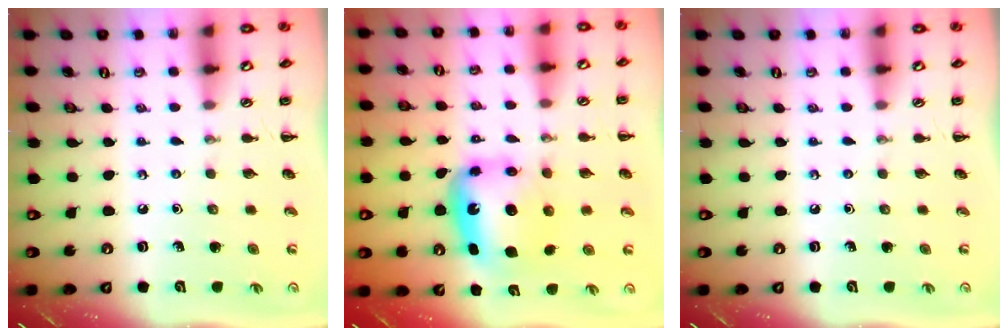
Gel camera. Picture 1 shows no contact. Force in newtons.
{"total": 7.4, "press": 7.3, "slide": 1.3}
{"total": 0.0}